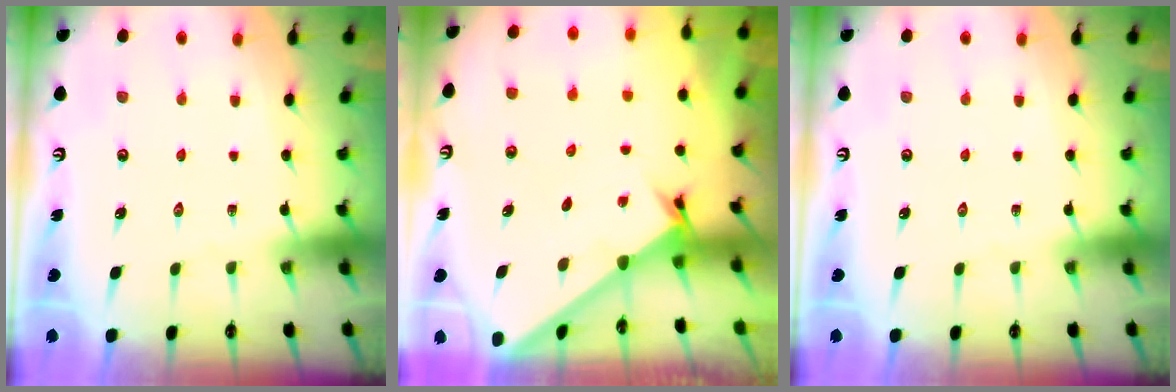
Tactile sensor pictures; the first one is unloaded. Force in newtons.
{"total": 1.7, "press": 1.7, "slide": 0.1}
{"total": 0.0}